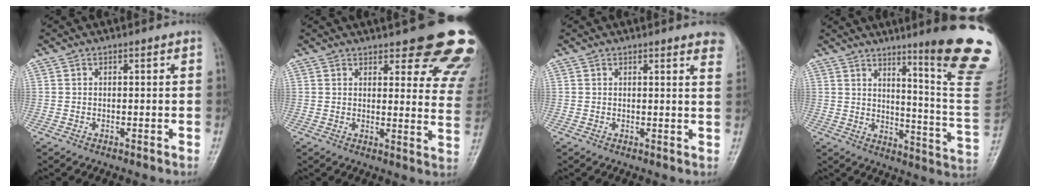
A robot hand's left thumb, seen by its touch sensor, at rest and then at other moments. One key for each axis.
{"total": 19.3, "fx": 14.1, "fy": 5.8, "fz": 11.9, "tx": -0.102, "ty": -0.068, "tz": 0.148}
{"total": 6.8, "fx": 5.3, "fy": 1.3, "fz": 4.1, "tx": -0.030, "ty": -0.014, "tz": 0.043}
{"total": 21.3, "fx": 12.9, "fy": 1.3, "fz": 16.8, "tx": -0.193, "ty": -0.096, "tz": 0.174}